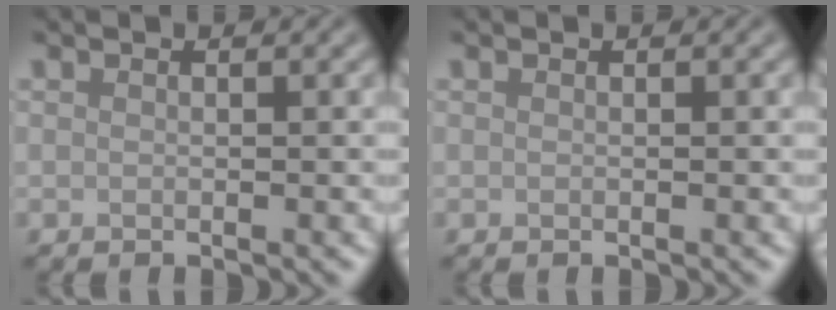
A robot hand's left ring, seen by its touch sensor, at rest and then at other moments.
{"total": 0.0}